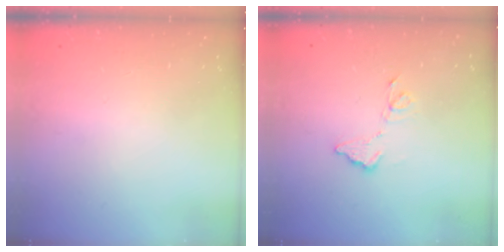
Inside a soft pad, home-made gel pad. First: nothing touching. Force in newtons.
{"total": 8.0, "press": 8.0, "slide": 0.4}